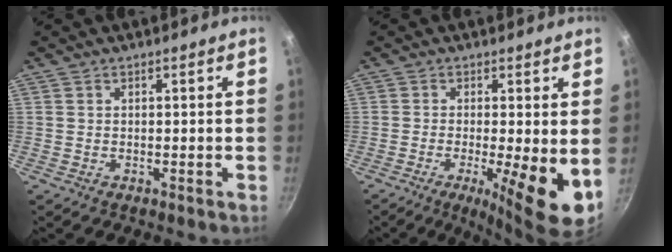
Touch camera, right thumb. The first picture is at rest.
{"total": 10.0, "force": [-1.7, 1.9, 9.7], "torque": [-0.147, -0.010, -0.025]}